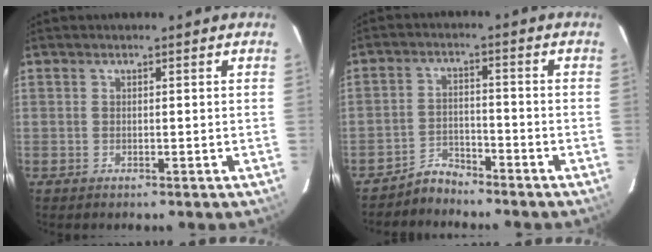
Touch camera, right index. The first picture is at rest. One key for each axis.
{"total": 4.1, "fx": -3.9, "fy": 1.2, "fz": -0.2, "tx": -0.002, "ty": 0.015, "tz": -0.071}